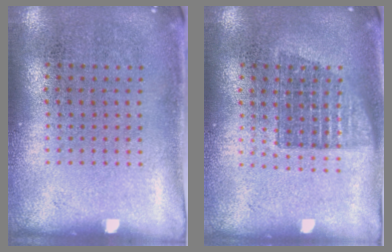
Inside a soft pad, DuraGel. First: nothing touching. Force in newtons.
{"total": 1.4, "press": 1.2, "slide": 0.8}